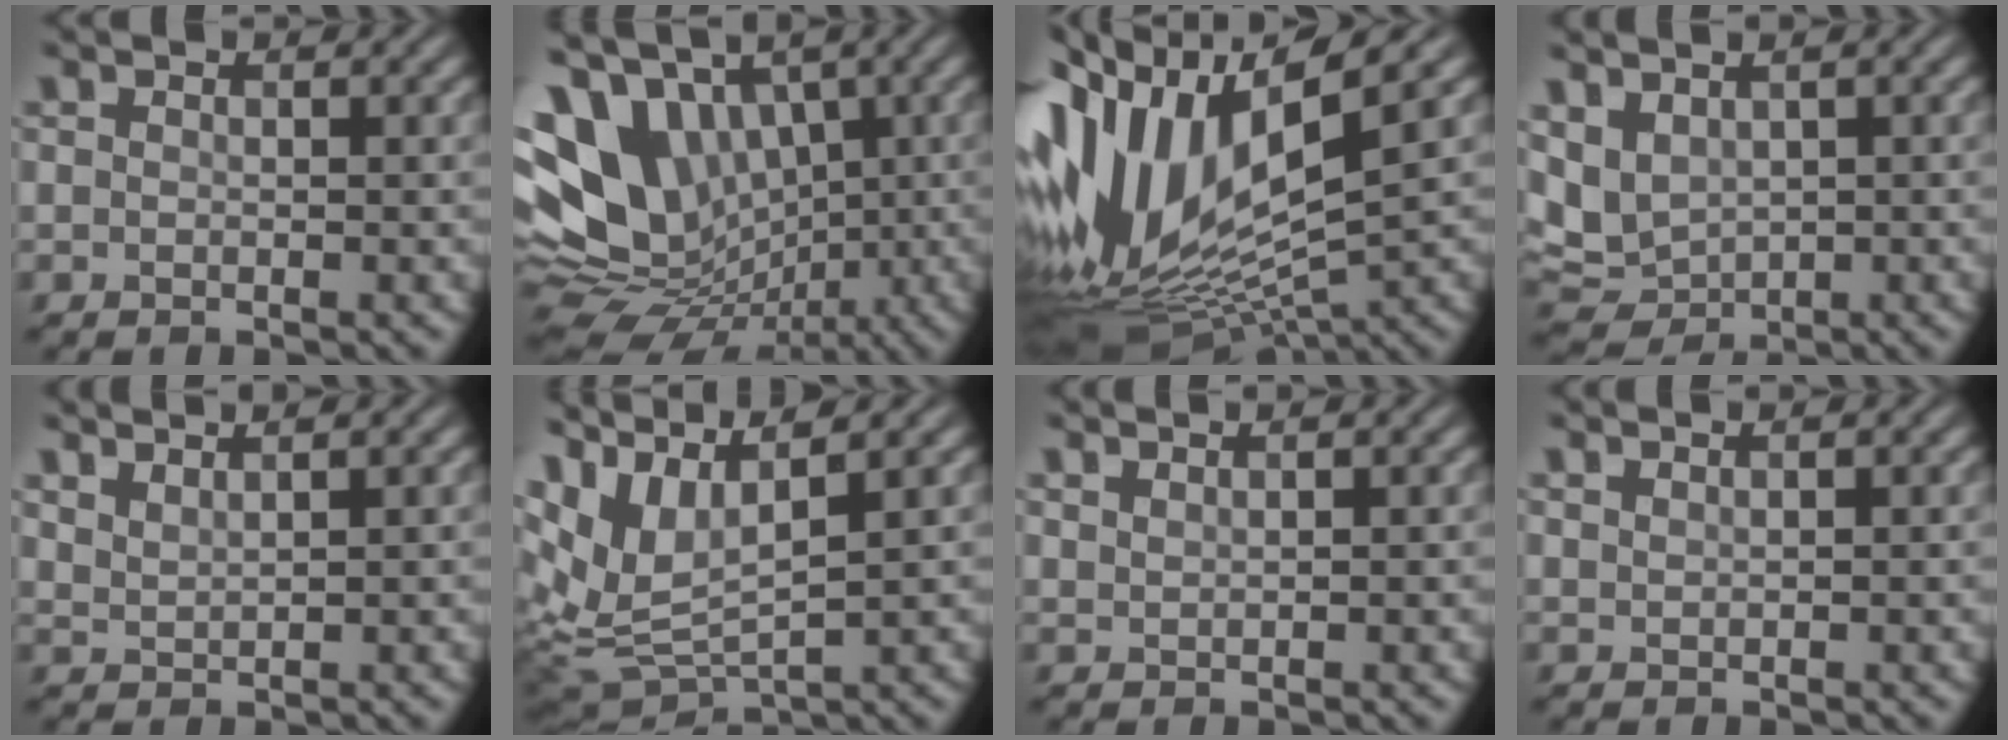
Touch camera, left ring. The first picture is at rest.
{"total": 12.1, "force": [1.7, 9.0, 8.0], "torque": [-0.165, -0.006, 0.032]}
{"total": 14.9, "force": [1.3, 6.8, 13.1], "torque": [-0.288, 0.006, 0.032]}
{"total": 4.1, "force": [1.2, 3.0, 2.5], "torque": [-0.060, -0.004, 0.027]}
{"total": 2.5, "force": [2.2, 0.6, 0.9], "torque": [-0.009, 0.006, 0.031]}
{"total": 8.7, "force": [4.1, 3.5, 6.8], "torque": [-0.176, 0.002, 0.088]}
{"total": 1.3, "force": [1.2, 0.2, 0.4], "torque": [-0.003, 0.001, 0.022]}
{"total": 1.0, "force": [1.0, 0.1, 0.3], "torque": [-0.003, -0.001, 0.017]}